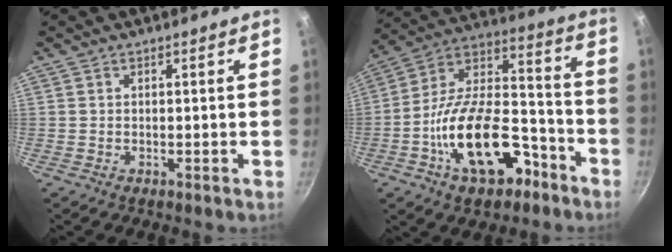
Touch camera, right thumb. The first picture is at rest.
{"total": 21.9, "force": [-9.5, 11.7, 15.9], "torque": [-0.241, 0.079, -0.156]}